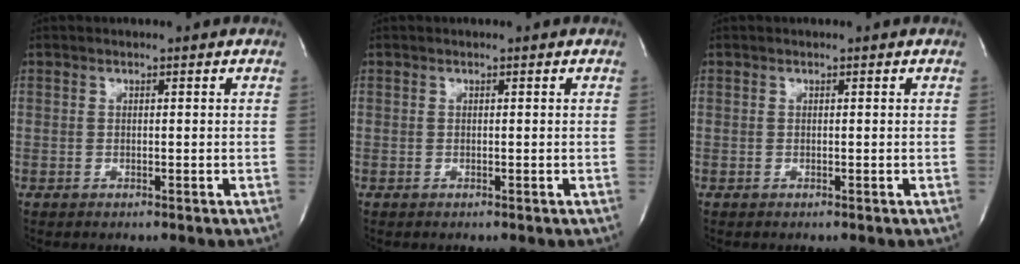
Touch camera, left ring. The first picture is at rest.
{"total": 0.0}
{"total": 0.0}